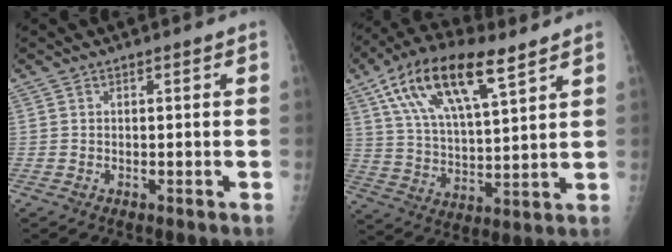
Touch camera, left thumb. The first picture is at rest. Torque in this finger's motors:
{"motor_torque": [0.76, 0.88, 1.60, -1.16, 0.51]}